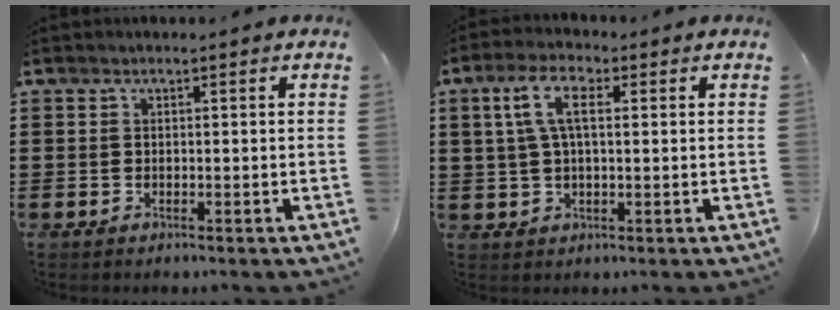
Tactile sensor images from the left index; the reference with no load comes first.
{"total": 6.4, "force": [1.5, 2.7, 5.7], "torque": [-0.130, 0.008, 0.020]}